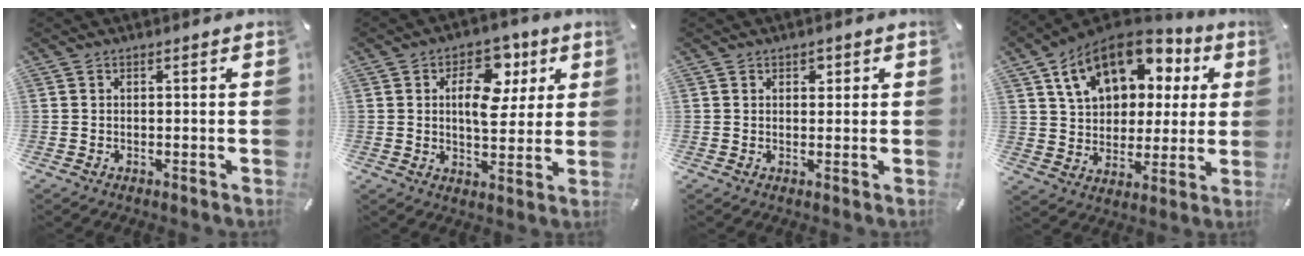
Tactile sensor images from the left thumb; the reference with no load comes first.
{"total": 12.5, "force": [3.8, 8.0, 8.8], "torque": [-0.114, -0.007, 0.061]}
{"total": 1.6, "force": [0.7, 1.3, 0.4], "torque": [0.006, -0.003, 0.008]}
{"total": 17.5, "force": [9.2, 11.6, 9.2], "torque": [-0.169, -0.033, 0.170]}